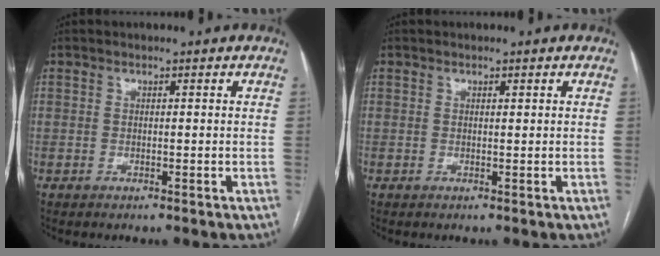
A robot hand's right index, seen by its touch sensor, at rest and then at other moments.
{"total": 0.0}